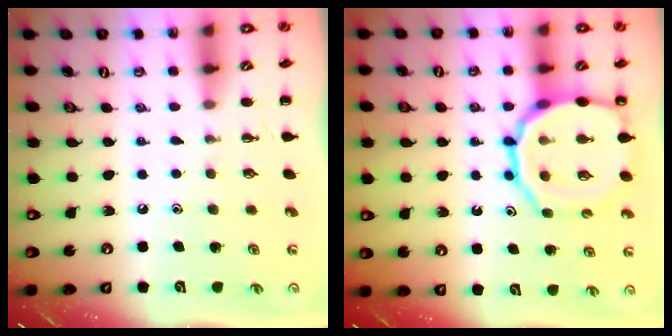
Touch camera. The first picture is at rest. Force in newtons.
{"total": 16.7, "press": 16.6, "slide": 2.0}